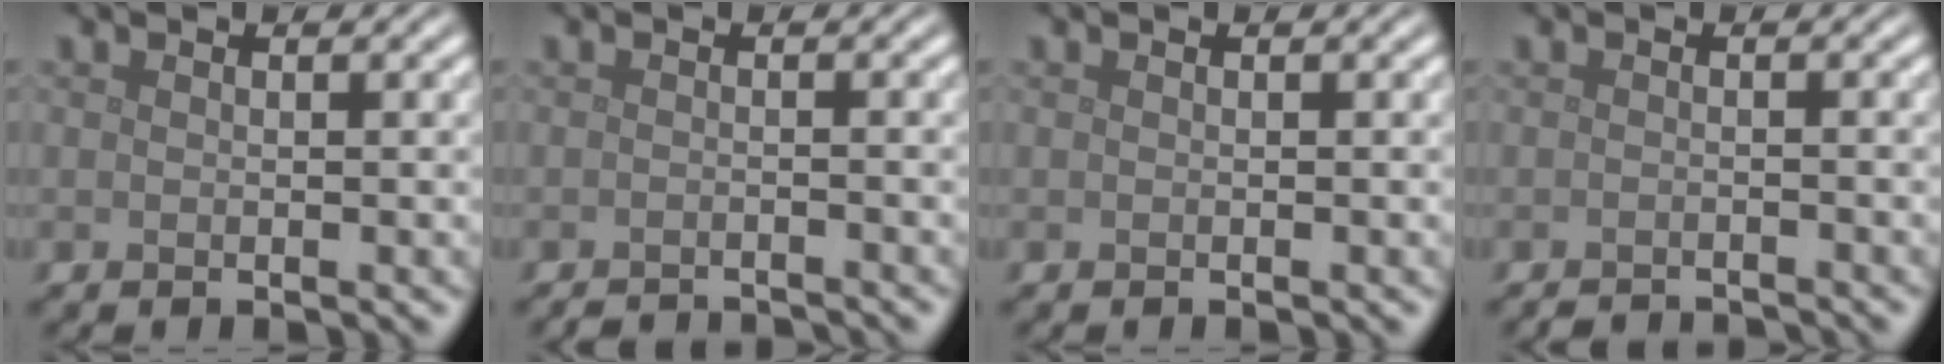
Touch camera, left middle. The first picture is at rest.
{"total": 2.8, "force": [-2.7, 0.3, 0.7], "torque": [-0.009, -0.005, -0.040]}
{"total": 0.0}
{"total": 2.4, "force": [-2.3, 0.3, 0.6], "torque": [-0.001, -0.006, -0.036]}